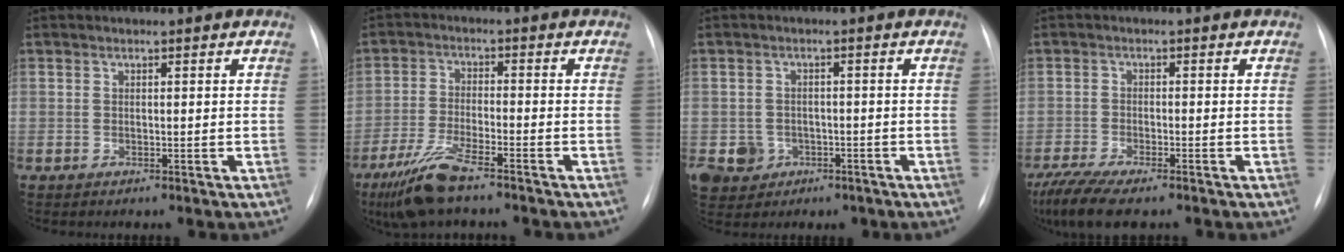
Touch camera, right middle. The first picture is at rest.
{"total": 8.3, "force": [-6.0, 1.2, 5.6], "torque": [-0.128, -0.022, -0.115]}
{"total": 5.6, "force": [-2.1, 5.2, 0.9], "torque": [-0.024, 0.013, -0.022]}
{"total": 8.6, "force": [-6.7, 1.8, 5.2], "torque": [-0.096, -0.020, -0.113]}